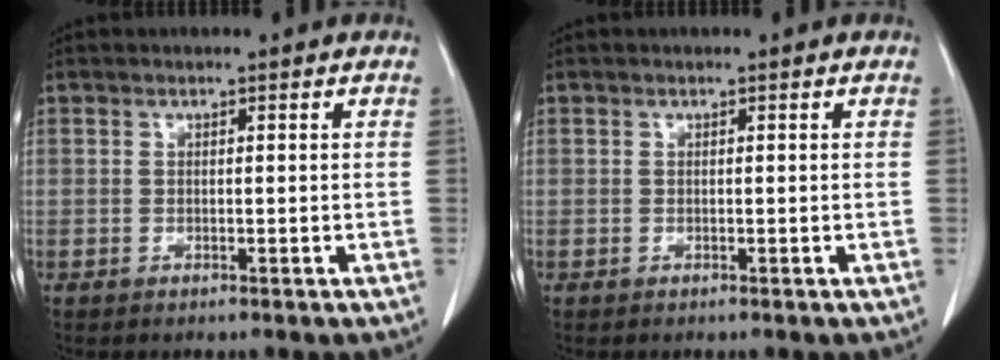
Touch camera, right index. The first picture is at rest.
{"total": 0.0}